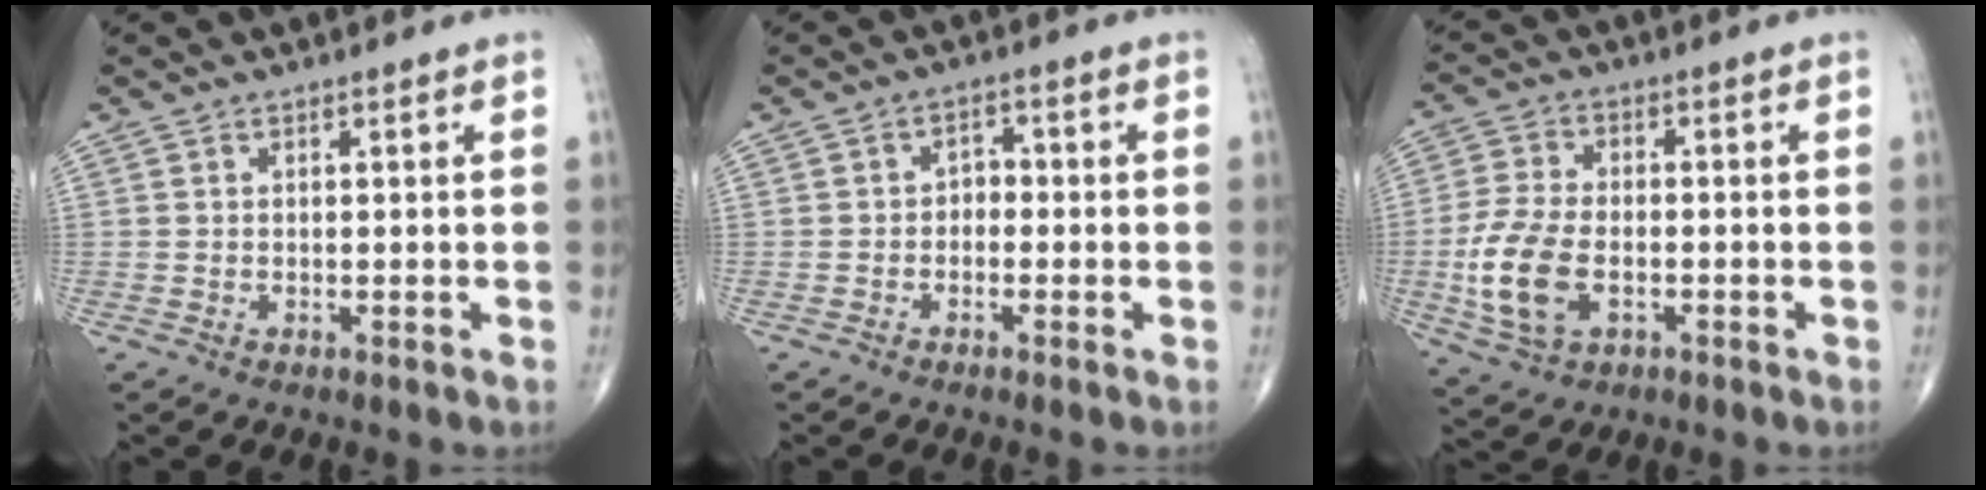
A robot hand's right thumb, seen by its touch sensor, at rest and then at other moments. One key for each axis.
{"total": 2.6, "fx": -0.9, "fy": 1.9, "fz": 1.4, "tx": -0.006, "ty": 0.017, "tz": -0.024}
{"total": 11.4, "fx": -2.7, "fy": 6.7, "fz": 8.8, "tx": -0.189, "ty": 0.007, "tz": -0.049}